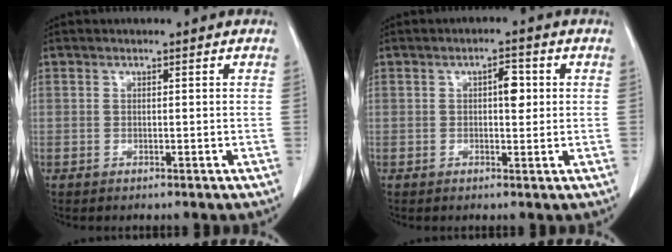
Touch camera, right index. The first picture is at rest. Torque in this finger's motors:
{"motor_torque": [0.08, 0.06, 0.08, 0.03]}